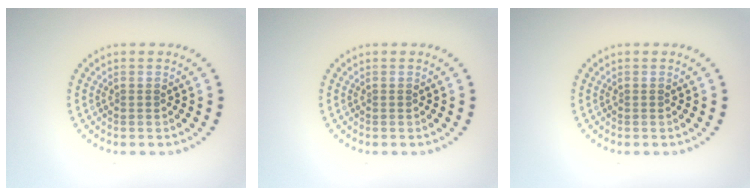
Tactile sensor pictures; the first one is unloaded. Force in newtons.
{"total": 0.0}
{"total": 0.0}